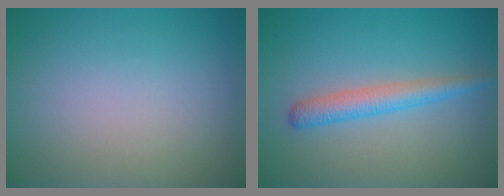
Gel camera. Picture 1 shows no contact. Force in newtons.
{"total": 2.8, "press": 2.8, "slide": 0.2}